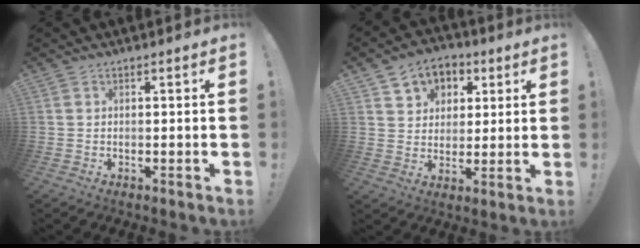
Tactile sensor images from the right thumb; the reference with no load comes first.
{"total": 8.5, "force": [3.7, 7.2, 2.4], "torque": [-0.025, -0.022, 0.073]}